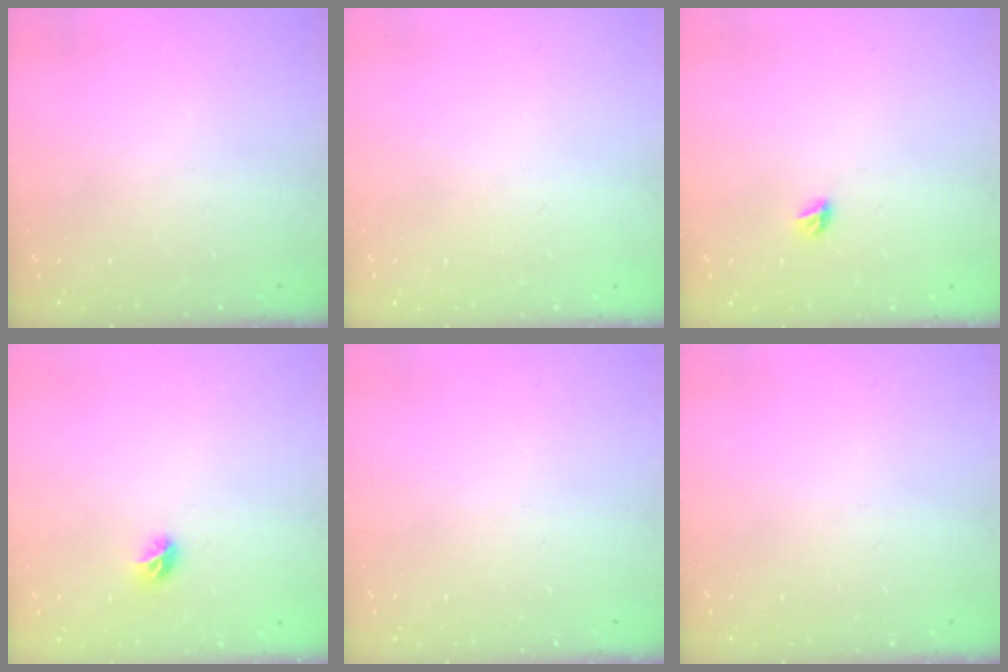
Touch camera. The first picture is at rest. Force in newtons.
{"total": 0.8, "press": 0.8, "slide": 0.0}
{"total": 5.1, "press": 5.1, "slide": 0.5}
{"total": 5.4, "press": 5.4, "slide": 0.5}
{"total": 0.0}
{"total": 0.0}